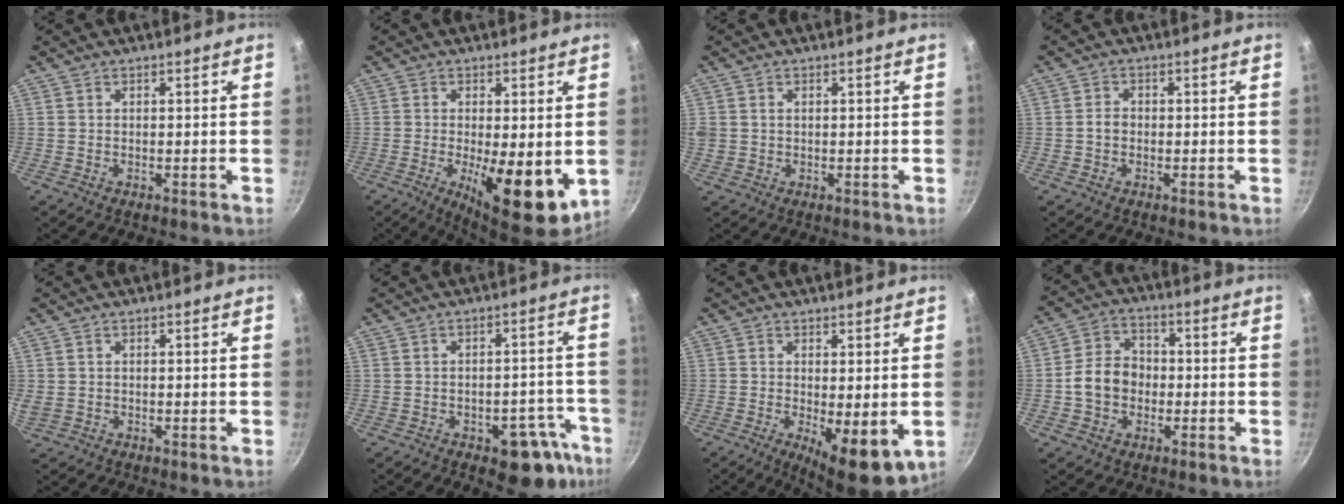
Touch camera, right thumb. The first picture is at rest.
{"total": 13.6, "force": [-2.9, 4.7, 12.5], "torque": [-0.180, -0.027, -0.027]}
{"total": 2.4, "force": [0.5, 2.0, 1.3], "torque": [-0.031, 0.003, 0.016]}
{"total": 2.0, "force": [-0.4, 1.6, 1.1], "torque": [-0.011, 0.008, -0.011]}
{"total": 2.0, "force": [-0.2, 1.6, 1.2], "torque": [-0.038, 0.001, 0.001]}
{"total": 9.6, "force": [-5.5, 4.6, 6.4], "torque": [-0.050, 0.045, -0.064]}
{"total": 10.3, "force": [-2.7, 3.6, 9.3], "torque": [-0.130, -0.024, -0.028]}
{"total": 9.1, "force": [-1.4, 7.3, 5.1], "torque": [-0.075, 0.030, -0.034]}